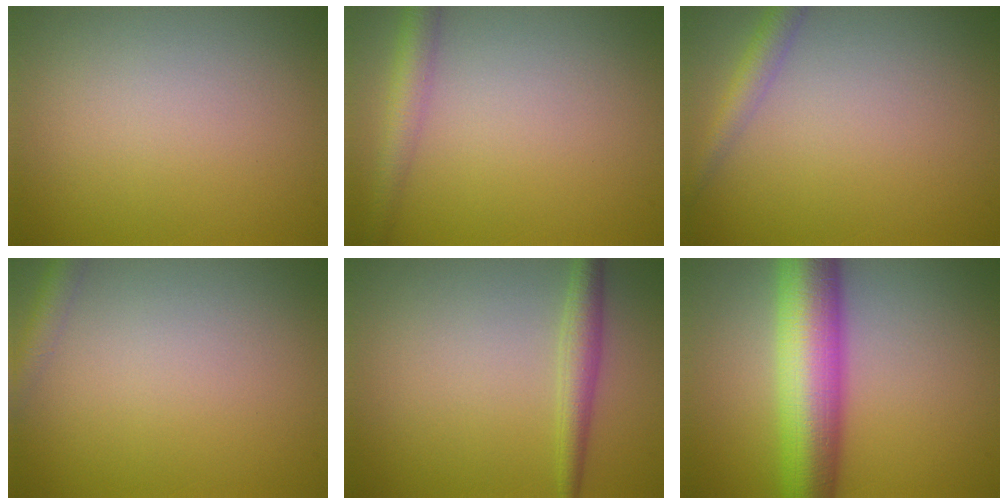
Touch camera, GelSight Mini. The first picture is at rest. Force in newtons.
{"total": 2.9, "press": 2.9, "slide": 0.1}
{"total": 2.2, "press": 2.2, "slide": 0.1}
{"total": 2.0, "press": 2.0, "slide": 0.1}
{"total": 2.3, "press": 2.3, "slide": 0.1}
{"total": 10.1, "press": 10.1, "slide": 0.1}